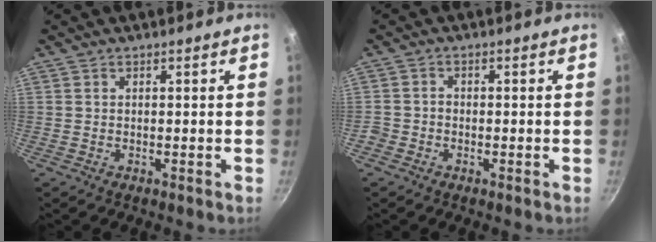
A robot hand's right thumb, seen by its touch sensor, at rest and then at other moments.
{"total": 1.7, "force": [-1.0, 1.3, 0.4], "torque": [-0.007, 0.007, -0.022]}